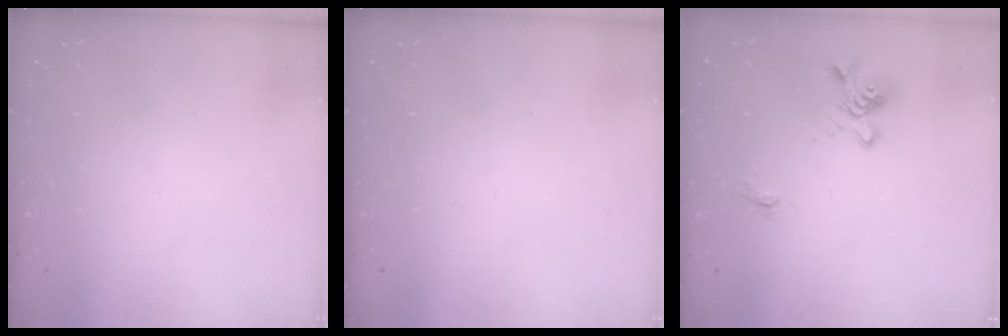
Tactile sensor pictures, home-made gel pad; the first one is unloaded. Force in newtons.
{"total": 0.0}
{"total": 1.7, "press": 1.1, "slide": 1.3}